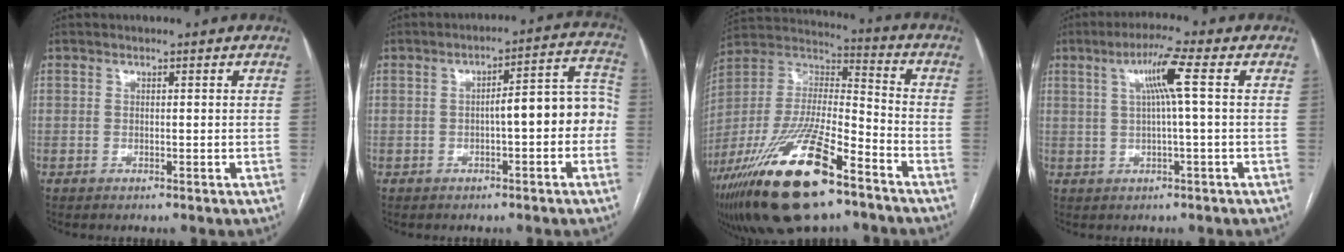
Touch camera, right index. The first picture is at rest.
{"total": 8.7, "force": [-1.2, 2.2, 8.3], "torque": [-0.101, 0.045, -0.017]}
{"total": 25.3, "force": [-15.5, 7.0, 18.8], "torque": [-0.387, -0.027, -0.275]}
{"total": 6.2, "force": [1.5, -0.8, 6.0], "torque": [-0.109, 0.012, 0.028]}